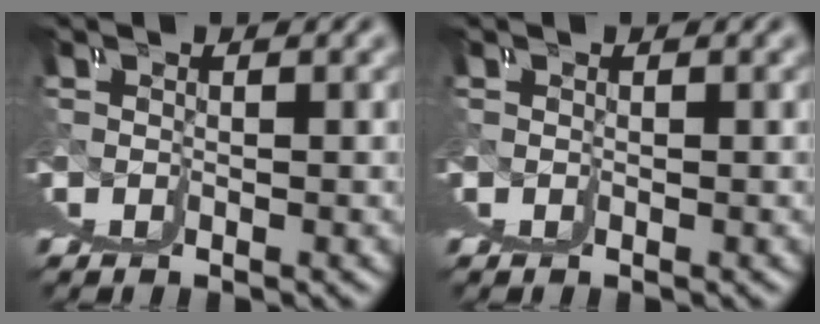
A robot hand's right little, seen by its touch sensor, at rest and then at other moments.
{"total": 0.0}